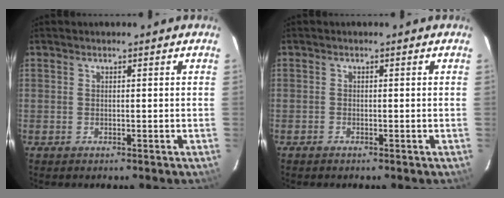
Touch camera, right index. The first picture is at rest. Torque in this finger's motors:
{"motor_torque": [0.00, 0.03, -0.02, -0.02]}